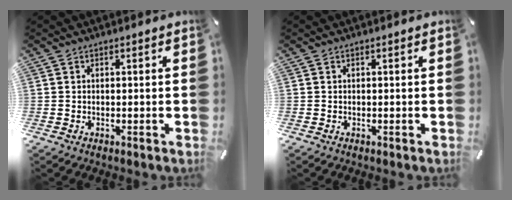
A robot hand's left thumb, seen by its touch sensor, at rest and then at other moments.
{"total": 0.0}